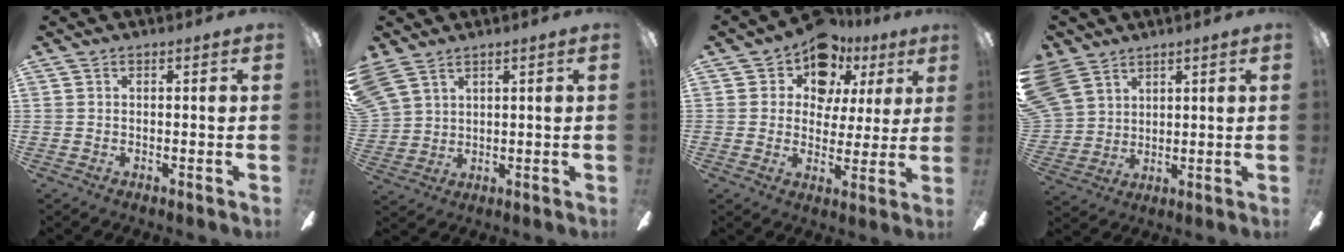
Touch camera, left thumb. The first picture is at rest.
{"total": 6.0, "force": [4.6, 3.4, 1.9], "torque": [-0.058, -0.012, 0.092]}
{"total": 11.9, "force": [7.6, 7.9, 4.6], "torque": [-0.084, -0.039, 0.141]}
{"total": 9.0, "force": [5.8, 6.4, 2.3], "torque": [-0.079, -0.011, 0.121]}